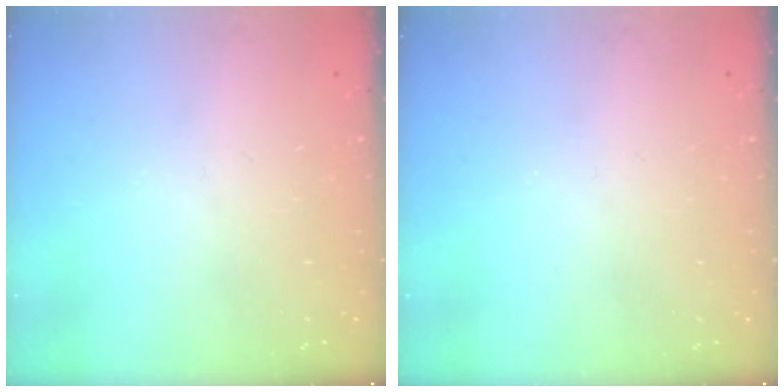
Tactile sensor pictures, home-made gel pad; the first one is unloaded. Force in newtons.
{"total": 0.0}